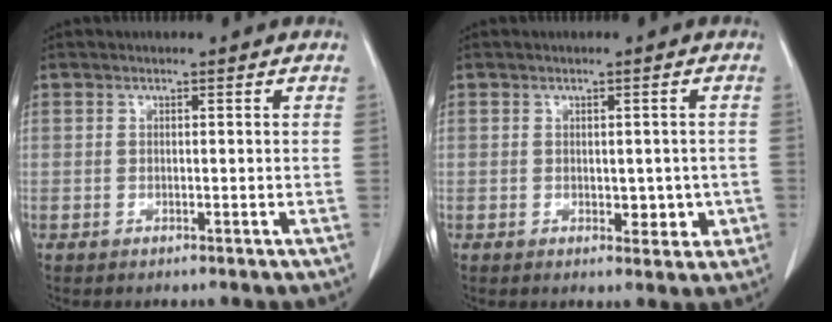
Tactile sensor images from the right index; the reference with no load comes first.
{"total": 3.4, "force": [-0.4, 2.2, 2.6], "torque": [-0.021, 0.005, 0.007]}